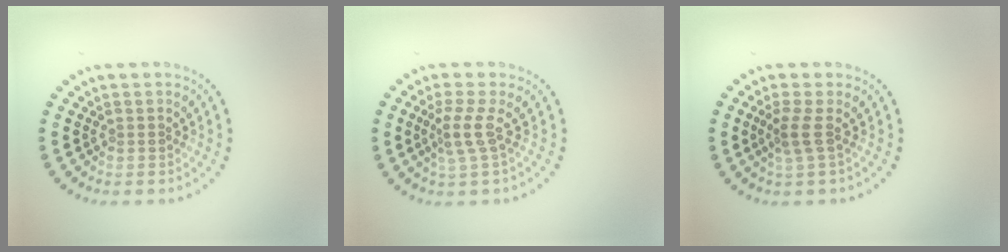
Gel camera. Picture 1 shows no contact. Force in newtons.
{"total": 2.3, "press": 1.5, "slide": 1.7}
{"total": 1.9, "press": 1.2, "slide": 1.4}